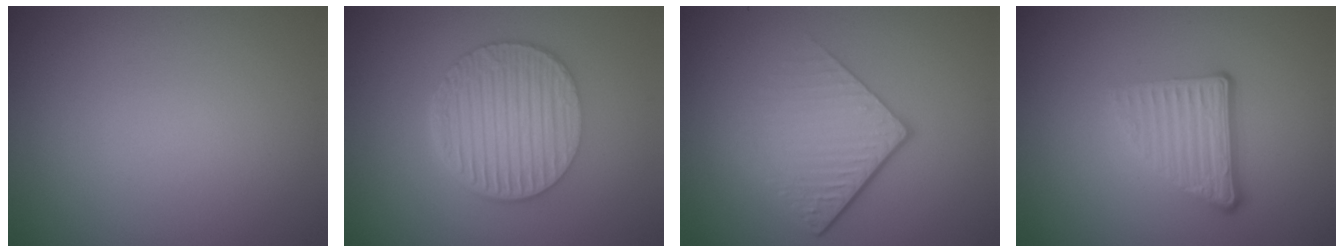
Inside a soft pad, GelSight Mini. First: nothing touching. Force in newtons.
{"total": 6.3, "press": 4.7, "slide": 4.1}
{"total": 4.4, "press": 2.7, "slide": 3.5}
{"total": 4.0, "press": 2.7, "slide": 2.9}